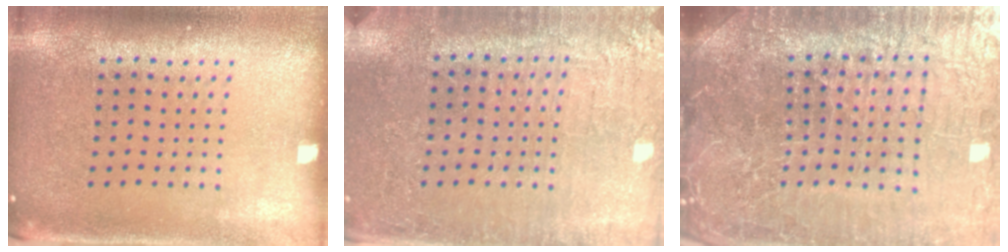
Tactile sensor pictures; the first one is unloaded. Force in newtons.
{"total": 3.1, "press": 3.0, "slide": 0.5}
{"total": 6.9, "press": 6.1, "slide": 3.2}